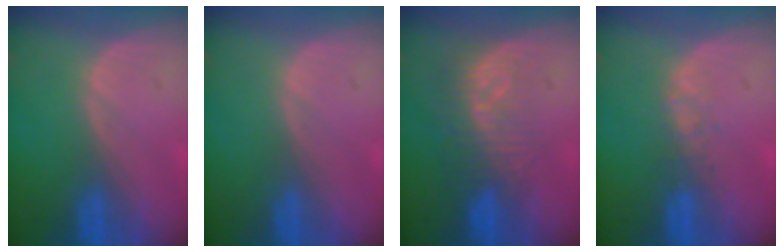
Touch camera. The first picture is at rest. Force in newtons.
{"total": 0.0}
{"total": 8.3, "press": 7.3, "slide": 3.9}
{"total": 1.4, "press": 1.4, "slide": 0.2}